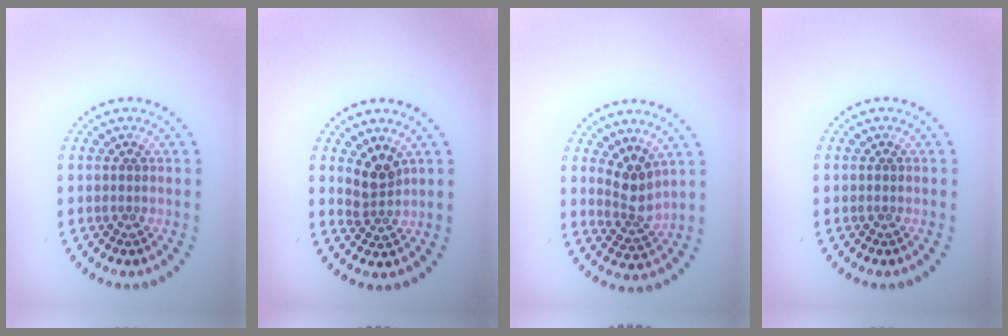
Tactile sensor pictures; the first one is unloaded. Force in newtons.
{"total": 2.4, "press": 1.8, "slide": 1.5}
{"total": 2.7, "press": 2.2, "slide": 1.6}
{"total": 0.0}